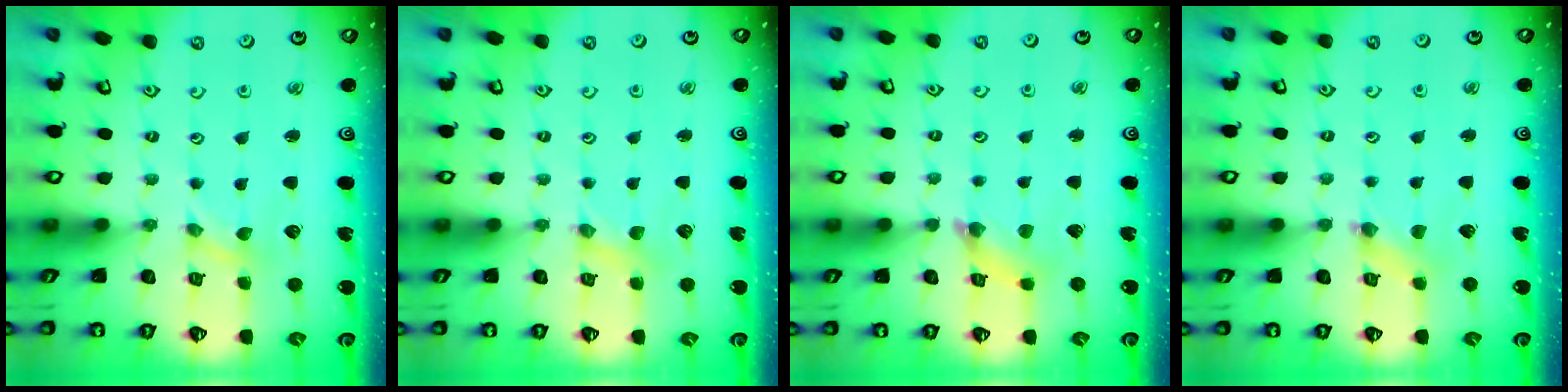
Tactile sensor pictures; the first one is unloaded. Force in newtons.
{"total": 1.5, "press": 1.4, "slide": 0.2}
{"total": 3.9, "press": 3.9, "slide": 0.4}
{"total": 1.0, "press": 1.0, "slide": 0.3}